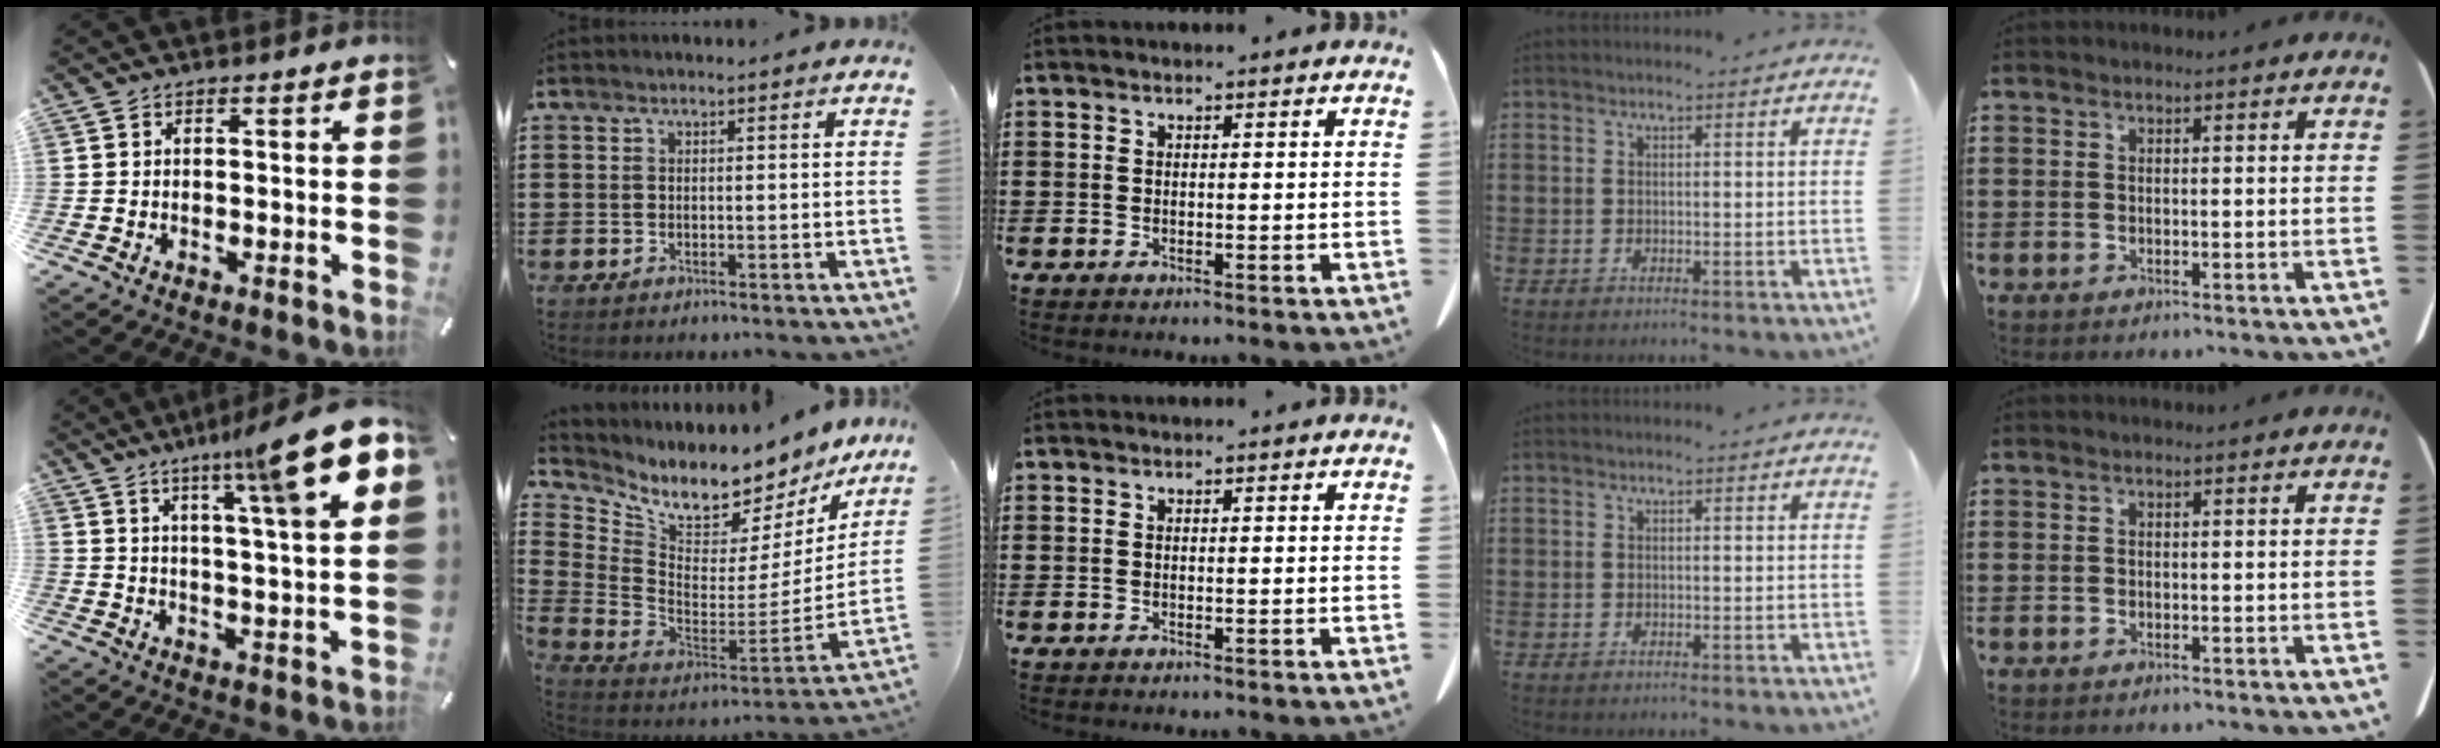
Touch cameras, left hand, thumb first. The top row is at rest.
{"thumb": {"total": 16.1, "force": [9.8, 0.9, 12.7], "torque": [-0.199, -0.058, 0.145]}, "index": {"total": 6.4, "force": [5.9, 1.8, 1.9], "torque": [-0.071, -0.069, 0.097]}}